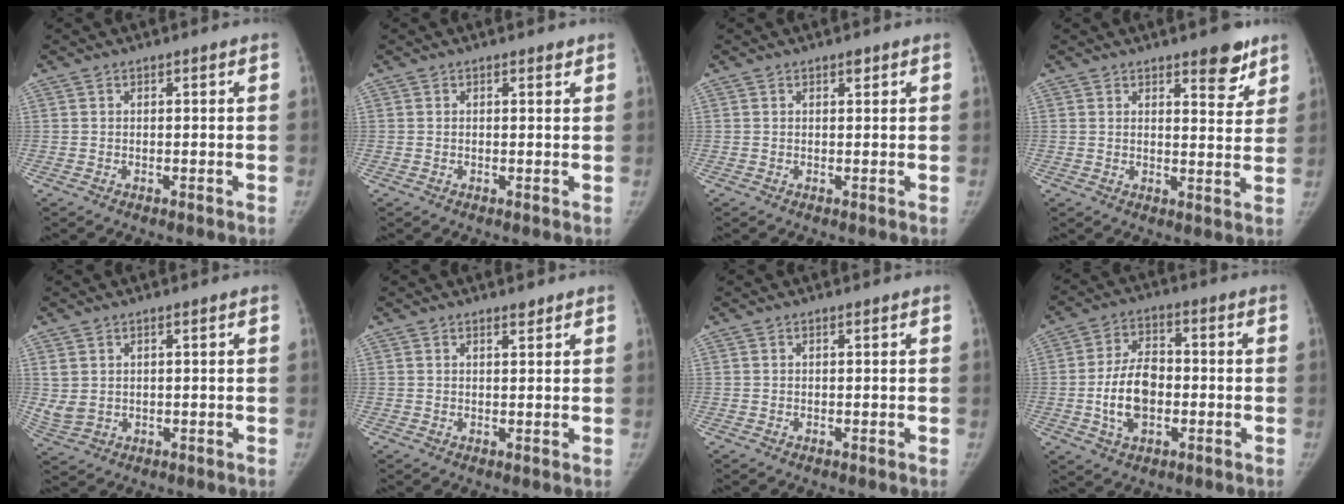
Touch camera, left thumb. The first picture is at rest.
{"total": 0.7, "force": [0.5, 0.3, 0.4], "torque": [-0.001, -0.002, 0.007]}
{"total": 0.9, "force": [0.6, 0.4, 0.6], "torque": [-0.004, -0.003, 0.008]}
{"total": 6.4, "force": [4.4, 2.3, 4.1], "torque": [-0.022, -0.028, 0.054]}
{"total": 4.0, "force": [1.3, 2.9, 2.5], "torque": [-0.051, -0.010, 0.038]}
{"total": 1.5, "force": [1.2, 0.4, 0.7], "torque": [-0.005, -0.009, 0.019]}
{"total": 0.0}
{"total": 10.2, "force": [-1.9, 6.3, 7.8], "torque": [-0.127, 0.015, -0.034]}